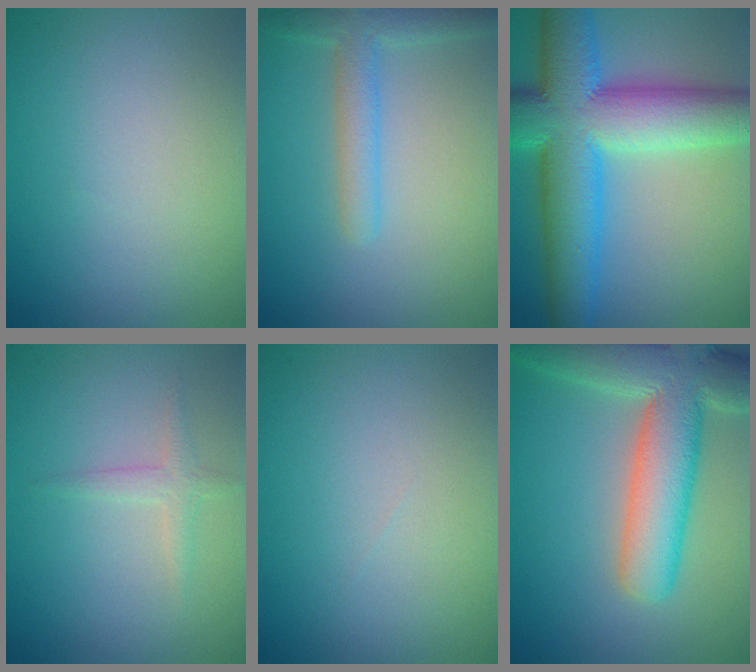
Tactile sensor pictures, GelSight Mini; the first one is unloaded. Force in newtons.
{"total": 3.0, "press": 3.0, "slide": 0.2}
{"total": 12.9, "press": 12.9, "slide": 0.3}
{"total": 1.5, "press": 1.5, "slide": 0.1}
{"total": 0.0}
{"total": 10.6, "press": 10.5, "slide": 0.7}